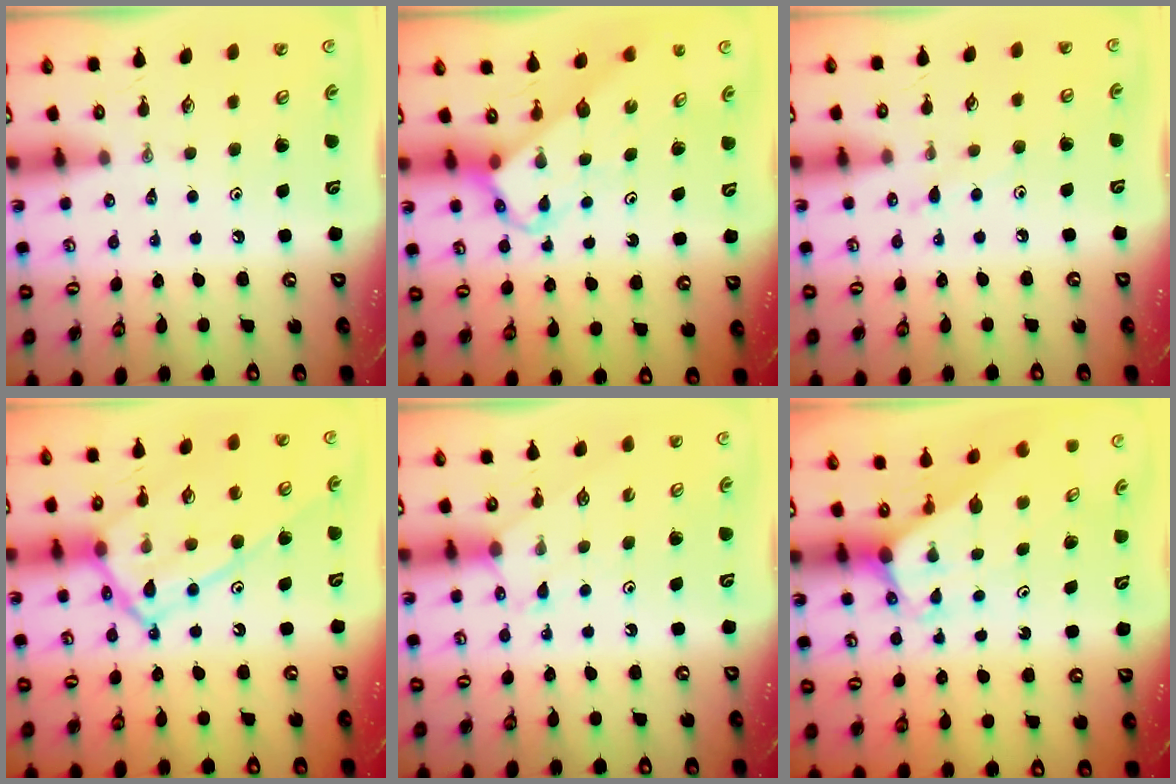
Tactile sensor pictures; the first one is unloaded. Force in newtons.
{"total": 3.6, "press": 3.6, "slide": 0.1}
{"total": 4.0, "press": 4.0, "slide": 0.6}
{"total": 16.6, "press": 16.6, "slide": 1.4}
{"total": 4.4, "press": 4.3, "slide": 0.5}
{"total": 2.9, "press": 2.9, "slide": 0.0}